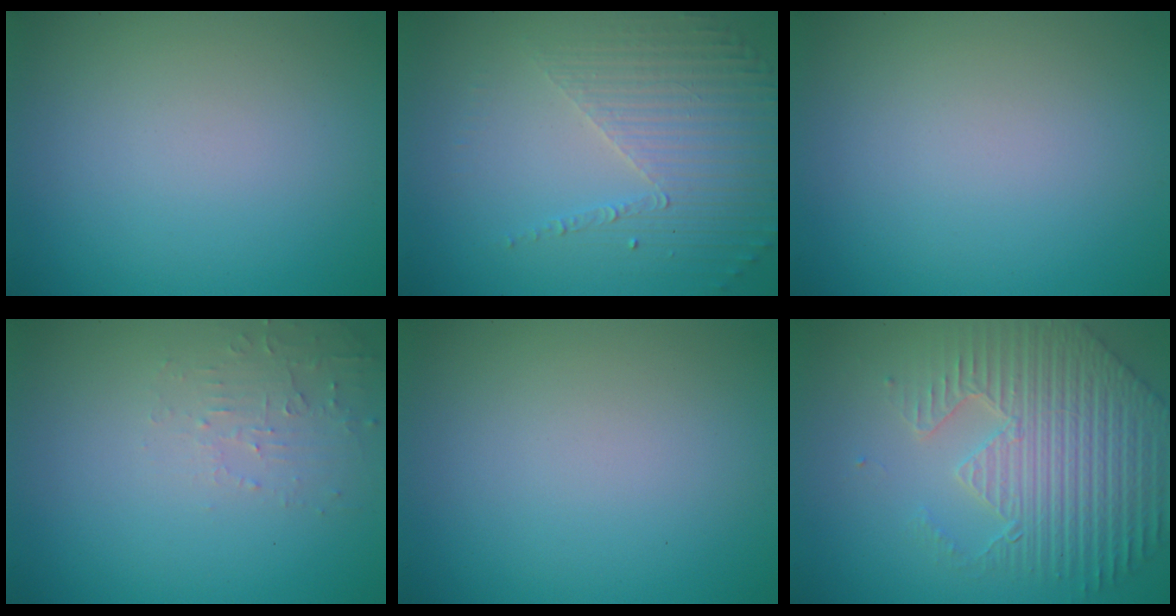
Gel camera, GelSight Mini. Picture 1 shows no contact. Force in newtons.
{"total": 4.5, "press": 3.2, "slide": 3.2}
{"total": 0.0}
{"total": 1.9, "press": 1.9, "slide": 0.3}
{"total": 0.0}
{"total": 7.0, "press": 5.4, "slide": 4.4}